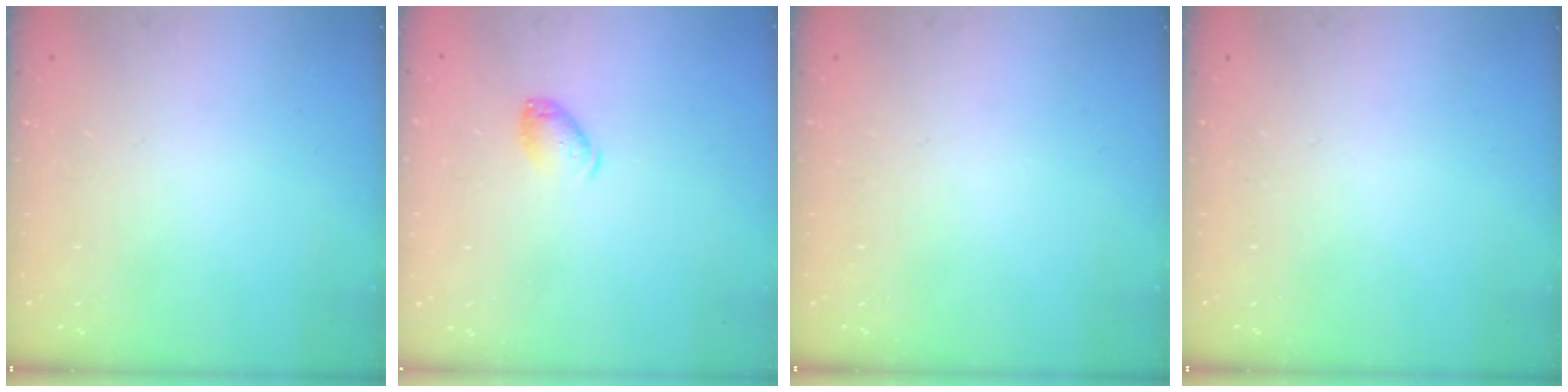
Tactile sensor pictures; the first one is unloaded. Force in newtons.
{"total": 6.6, "press": 6.4, "slide": 1.4}
{"total": 0.0}
{"total": 0.0}